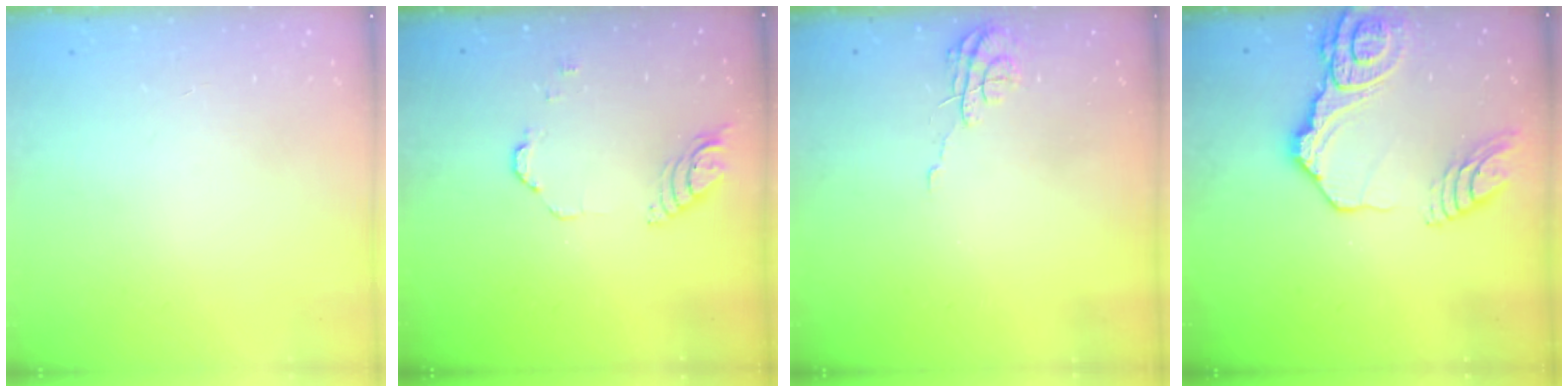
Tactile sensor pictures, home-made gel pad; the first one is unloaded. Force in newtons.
{"total": 5.3, "press": 5.2, "slide": 0.6}
{"total": 7.0, "press": 7.0, "slide": 0.4}
{"total": 18.6, "press": 18.5, "slide": 2.1}